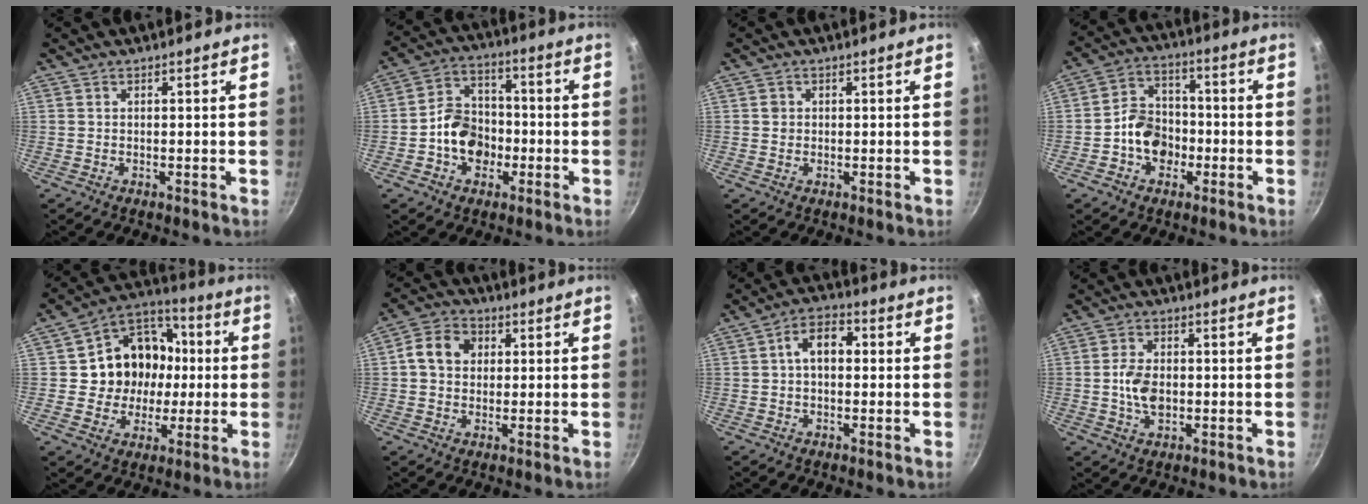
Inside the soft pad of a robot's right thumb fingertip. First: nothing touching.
{"total": 10.8, "force": [-2.5, 8.4, 6.3], "torque": [-0.074, 0.035, -0.050]}
{"total": 1.1, "force": [0.1, 1.1, 0.4], "torque": [-0.001, 0.002, 0.003]}
{"total": 9.8, "force": [-2.5, 7.8, 5.5], "torque": [-0.063, 0.036, -0.051]}
{"total": 15.6, "force": [0.7, 13.1, 8.5], "torque": [-0.069, 0.026, 0.012]}
{"total": 8.2, "force": [1.3, 6.5, 4.8], "torque": [-0.074, 0.016, 0.015]}
{"total": 7.0, "force": [0.8, 4.3, 5.4], "torque": [-0.078, 0.025, 0.003]}
{"total": 6.0, "force": [-0.4, 3.8, 4.6], "torque": [-0.083, 0.003, -0.007]}